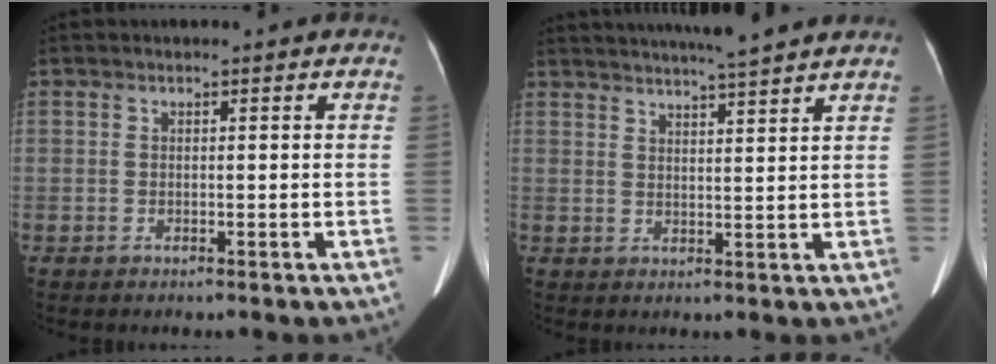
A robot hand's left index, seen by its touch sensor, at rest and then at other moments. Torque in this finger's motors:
{"motor_torque": [0.88, -1.26, 0.12, 0.12]}